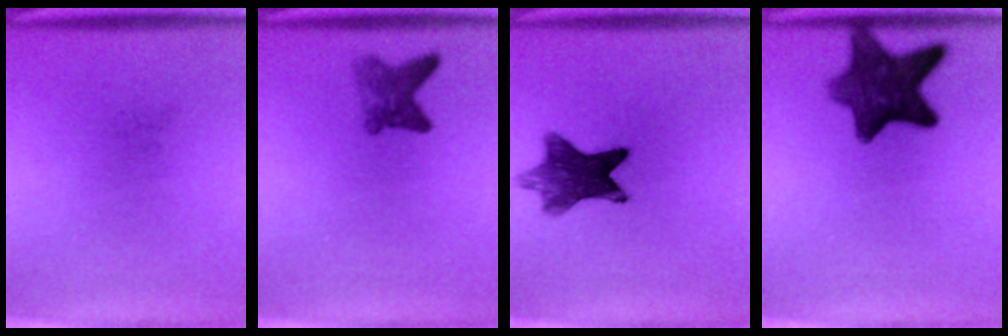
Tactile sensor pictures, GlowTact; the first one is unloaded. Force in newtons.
{"total": 3.2}
{"total": 9.3}
{"total": 10.4}